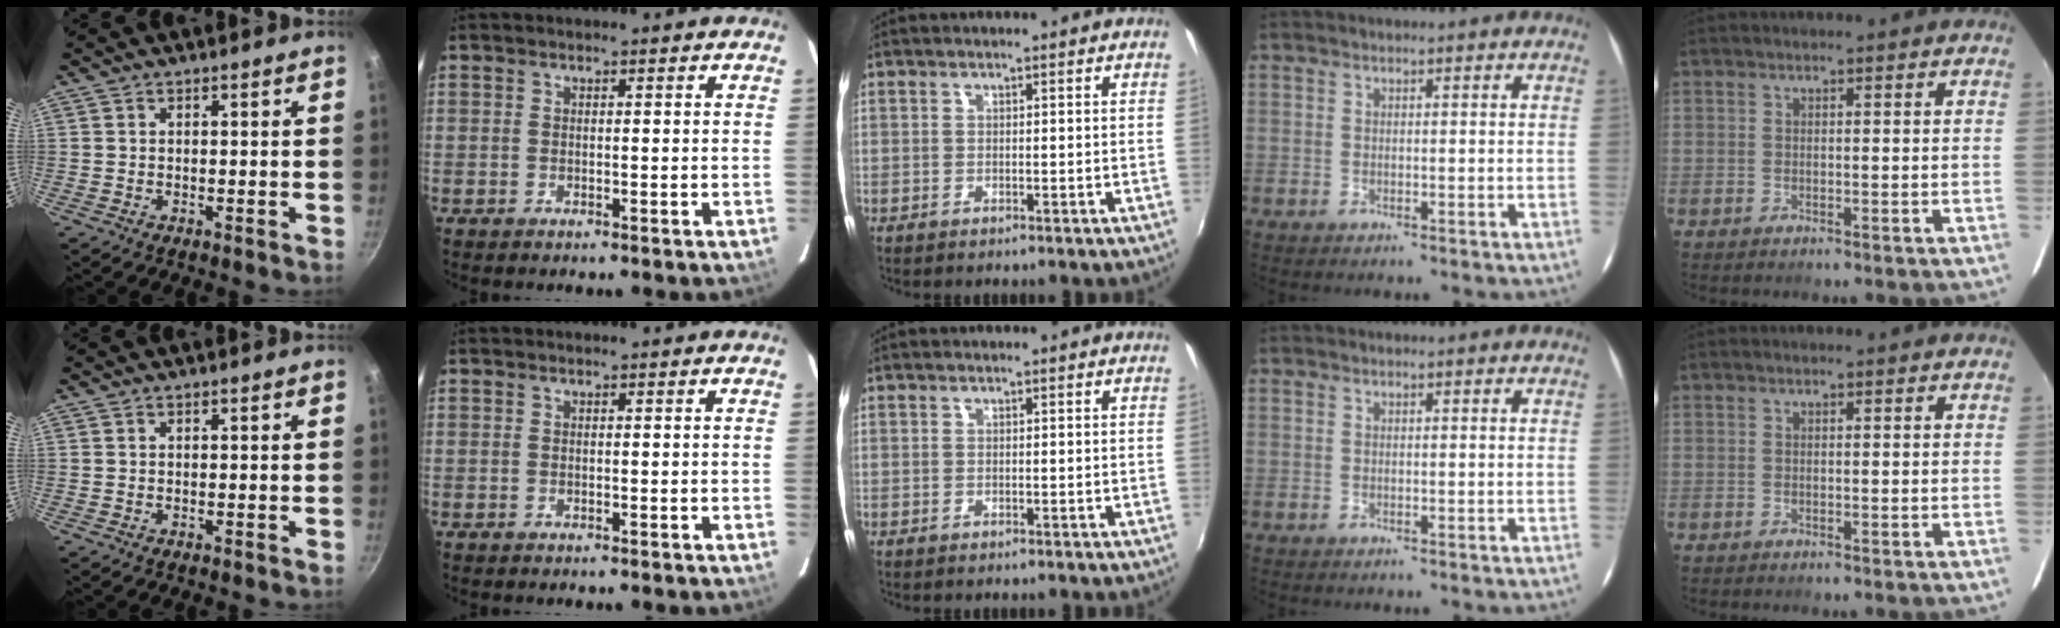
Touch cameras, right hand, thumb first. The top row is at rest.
{}